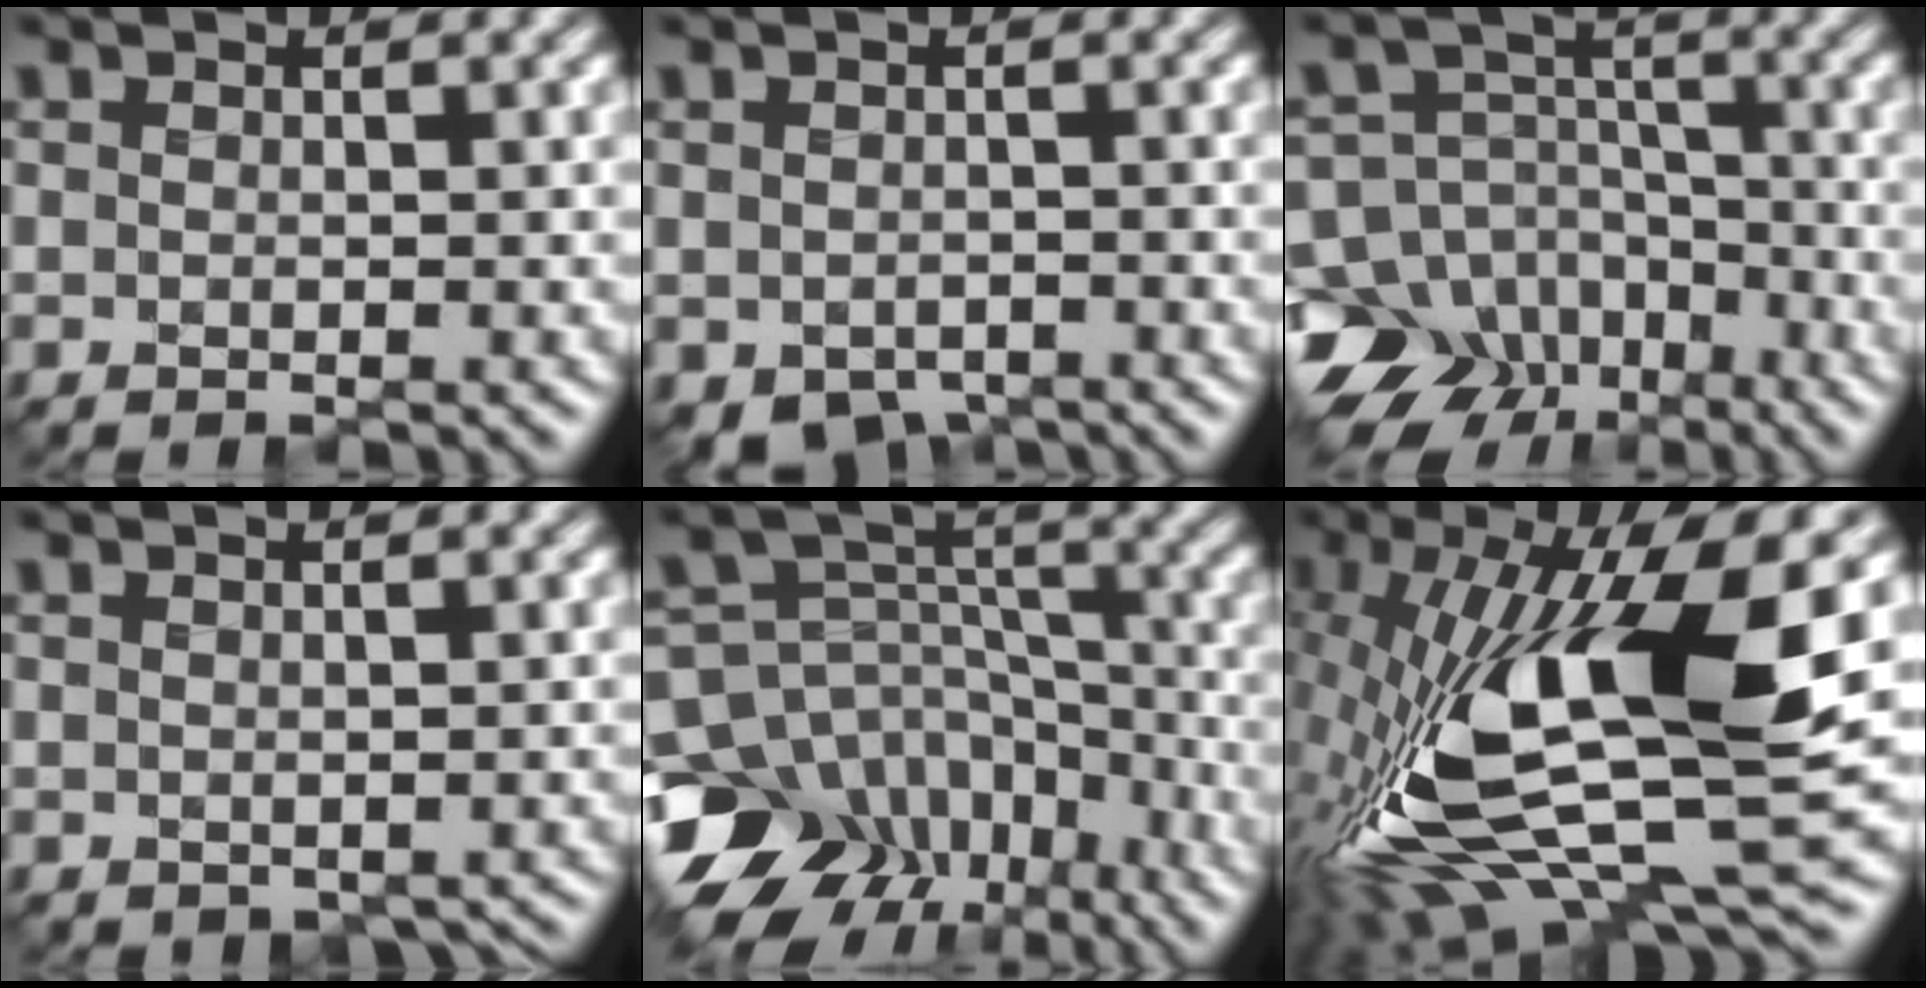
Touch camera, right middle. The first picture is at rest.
{"total": 3.6, "force": [-2.2, 2.2, 1.8], "torque": [-0.028, -0.014, -0.035]}
{"total": 14.3, "force": [-9.7, 9.9, 3.5], "torque": [-0.080, -0.023, -0.174]}
{"total": 1.2, "force": [0.0, 0.9, 0.8], "torque": [-0.016, -0.004, 0.003]}
{"total": 13.5, "force": [-9.4, 8.7, 4.2], "torque": [-0.098, 0.018, -0.153]}
{"total": 14.8, "force": [-0.2, 5.3, 13.8], "torque": [-0.281, -0.008, -0.007]}